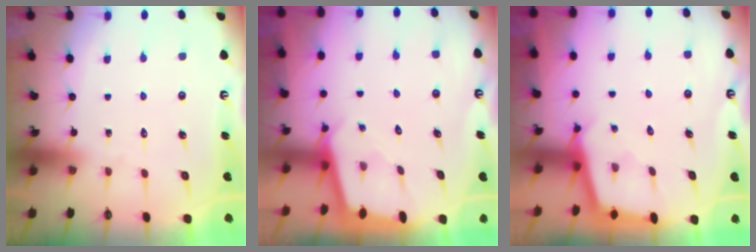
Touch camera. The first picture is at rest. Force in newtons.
{"total": 1.8, "press": 1.8, "slide": 0.2}
{"total": 2.4, "press": 2.4, "slide": 0.2}